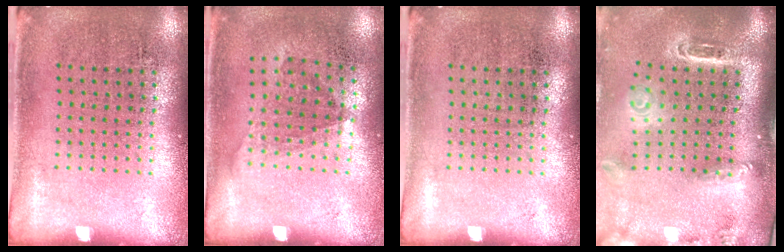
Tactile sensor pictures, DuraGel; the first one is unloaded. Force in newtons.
{"total": 1.2, "press": 0.8, "slide": 0.8}
{"total": 0.0}
{"total": 2.9, "press": 2.1, "slide": 2.0}